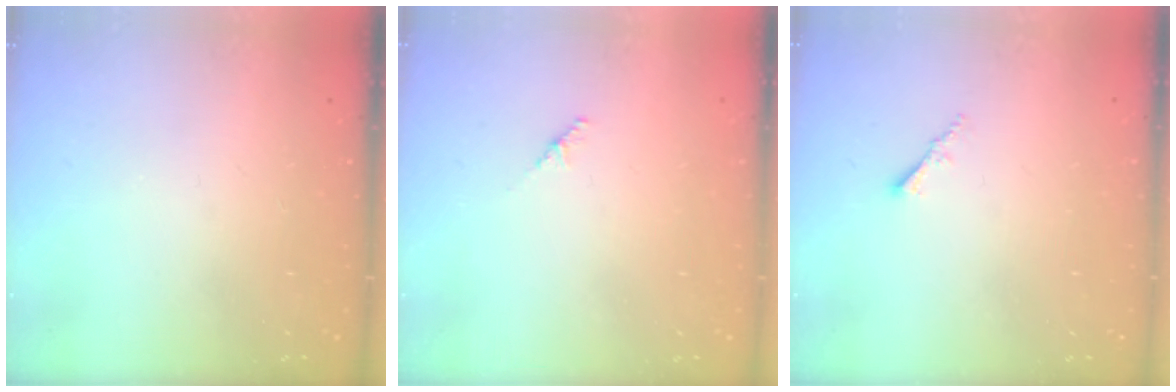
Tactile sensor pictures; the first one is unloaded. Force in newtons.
{"total": 2.9, "press": 2.8, "slide": 0.8}
{"total": 1.2, "press": 1.1, "slide": 0.4}